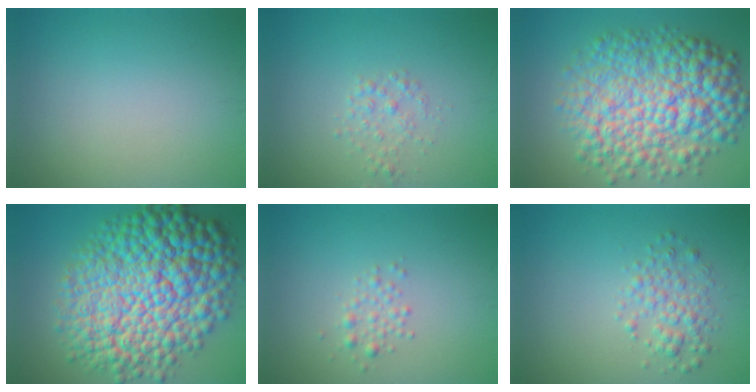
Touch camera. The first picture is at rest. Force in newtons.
{"total": 1.5, "press": 1.5, "slide": 0.0}
{"total": 11.2, "press": 11.2, "slide": 0.2}
{"total": 16.5, "press": 16.5, "slide": 0.2}
{"total": 1.4, "press": 1.4, "slide": 0.1}
{"total": 2.6, "press": 2.6, "slide": 0.0}